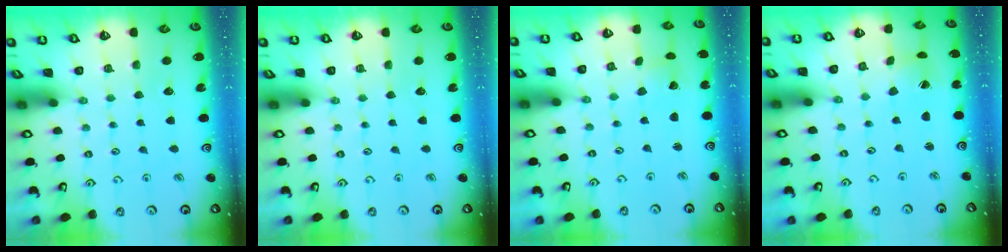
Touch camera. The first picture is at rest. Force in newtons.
{"total": 0.0}
{"total": 3.4, "press": 3.4, "slide": 0.3}
{"total": 2.2, "press": 2.2, "slide": 0.1}